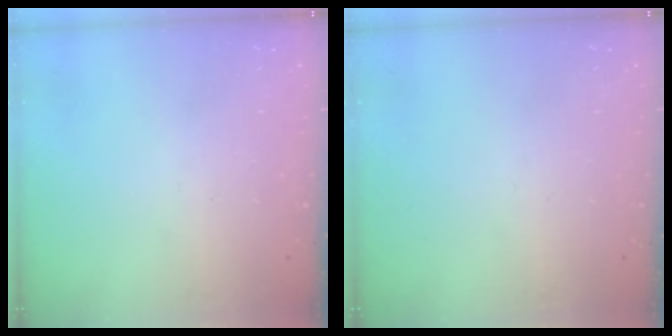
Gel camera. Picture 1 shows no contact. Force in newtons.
{"total": 0.0}